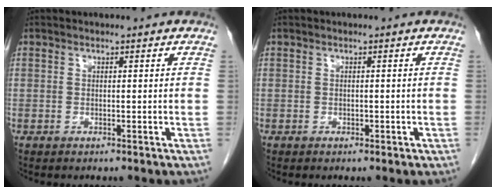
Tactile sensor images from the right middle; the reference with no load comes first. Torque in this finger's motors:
{"motor_torque": [0.08, 0.00, 0.03, -0.01]}